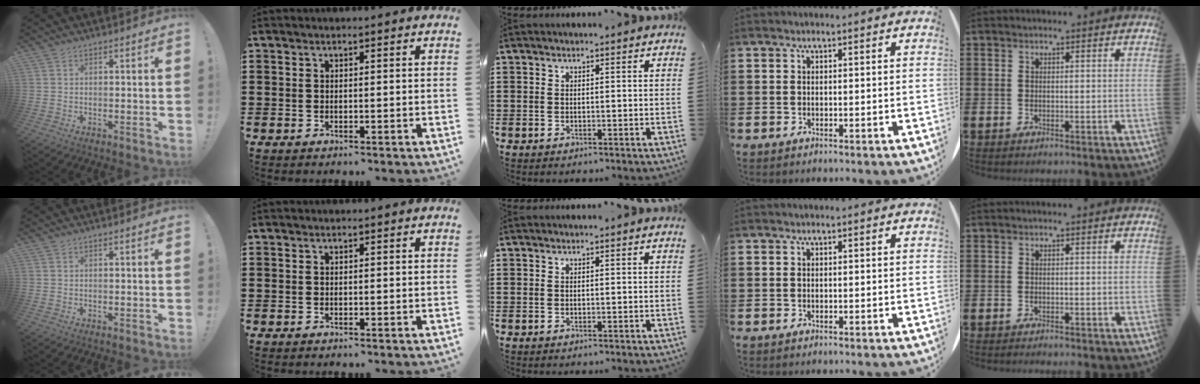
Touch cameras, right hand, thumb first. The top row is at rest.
{}